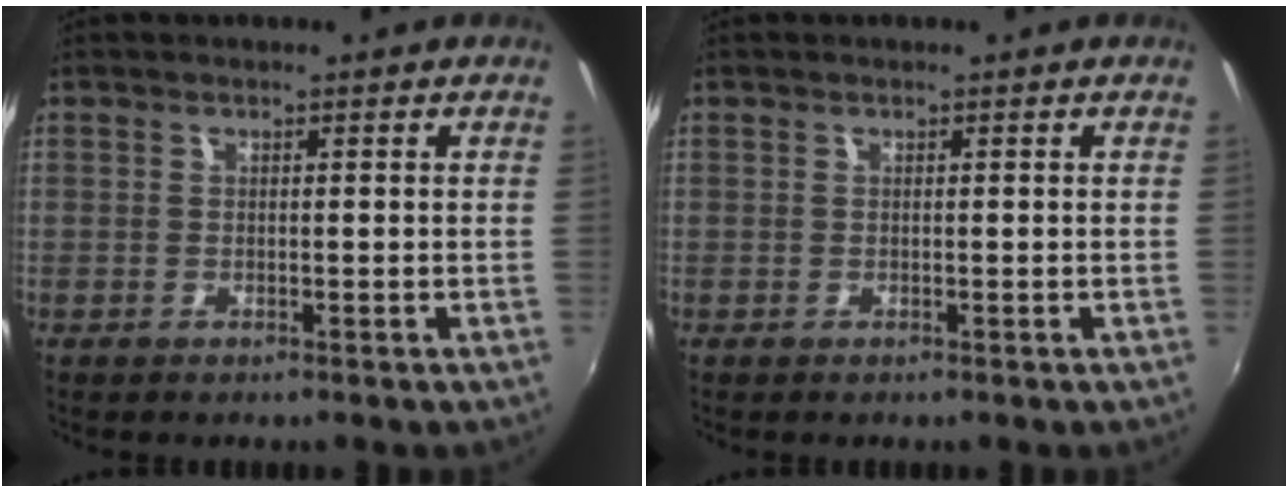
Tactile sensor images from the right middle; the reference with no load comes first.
{"total": 0.0}